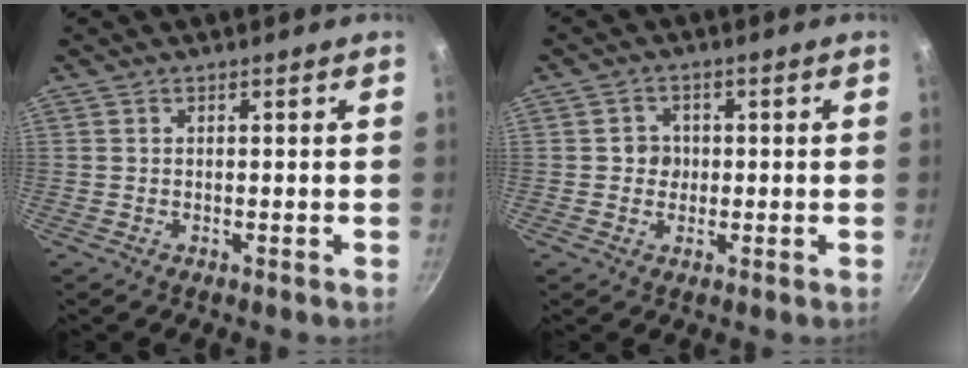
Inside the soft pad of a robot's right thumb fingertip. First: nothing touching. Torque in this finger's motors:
{"motor_torque": [-0.28, 0.48, 0.29, 0.10, -0.01]}